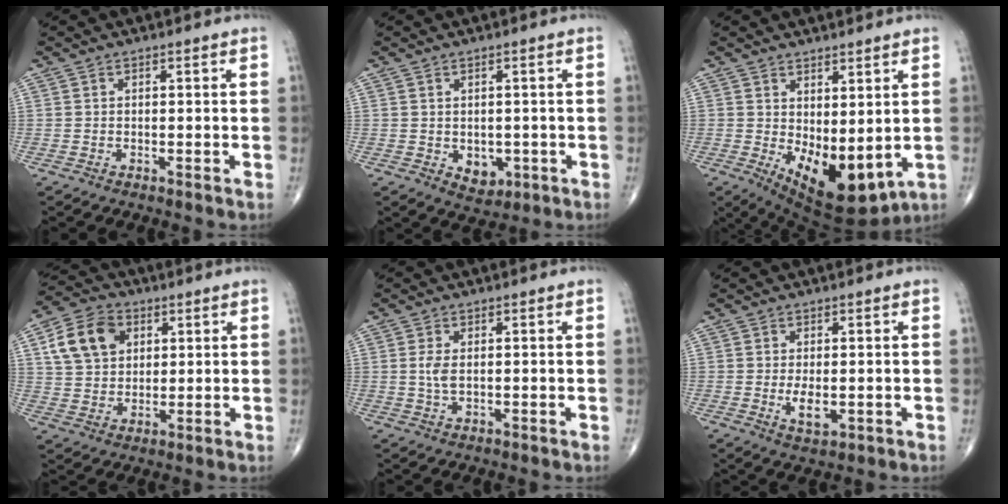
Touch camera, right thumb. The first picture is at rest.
{"total": 4.2, "force": [-0.9, 3.1, 2.7], "torque": [-0.019, -0.003, -0.001]}
{"total": 12.4, "force": [-0.8, 5.9, 10.9], "torque": [-0.155, -0.026, 0.013]}
{"total": 11.4, "force": [4.0, 8.5, 6.5], "torque": [-0.099, 0.000, 0.071]}
{"total": 2.8, "force": [0.3, 1.4, 2.4], "torque": [-0.056, -0.002, 0.006]}
{"total": 4.0, "force": [-0.5, 1.9, 3.4], "torque": [-0.060, -0.009, -0.005]}